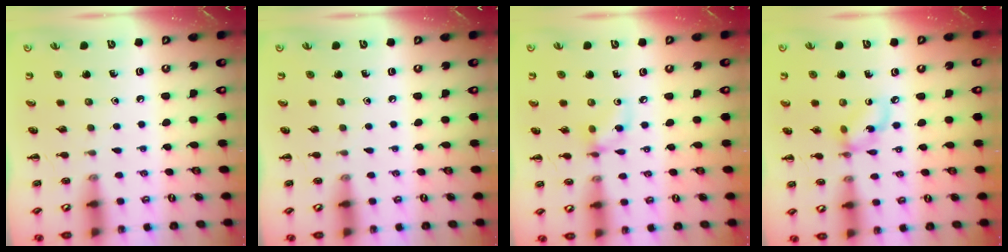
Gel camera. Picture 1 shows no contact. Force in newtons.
{"total": 0.0}
{"total": 5.1, "press": 5.1, "slide": 0.3}
{"total": 6.5, "press": 6.3, "slide": 1.5}